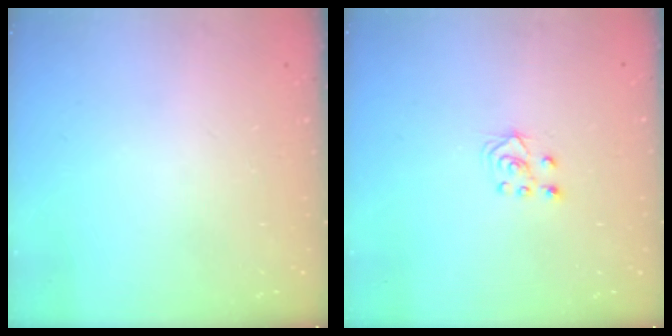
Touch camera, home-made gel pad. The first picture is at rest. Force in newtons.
{"total": 4.1, "press": 4.1, "slide": 0.7}